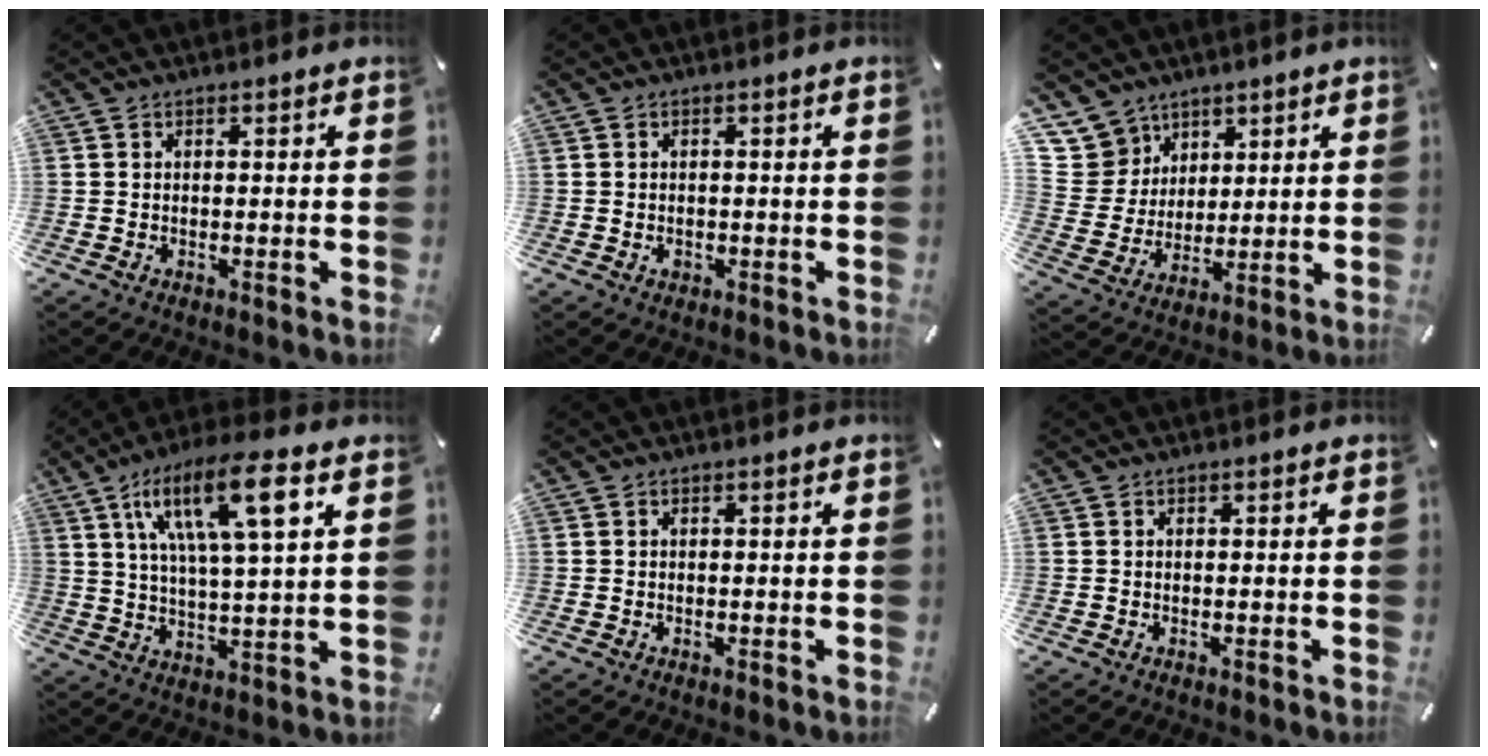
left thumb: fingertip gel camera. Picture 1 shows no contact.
{"total": 1.0, "force": [-0.2, 0.9, 0.4], "torque": [-0.007, 0.004, -0.006]}
{"total": 11.4, "force": [6.4, 9.4, 1.5], "torque": [-0.043, -0.043, 0.131]}
{"total": 15.8, "force": [7.8, 3.5, 13.3], "torque": [-0.241, -0.012, 0.125]}
{"total": 0.0}
{"total": 0.0}